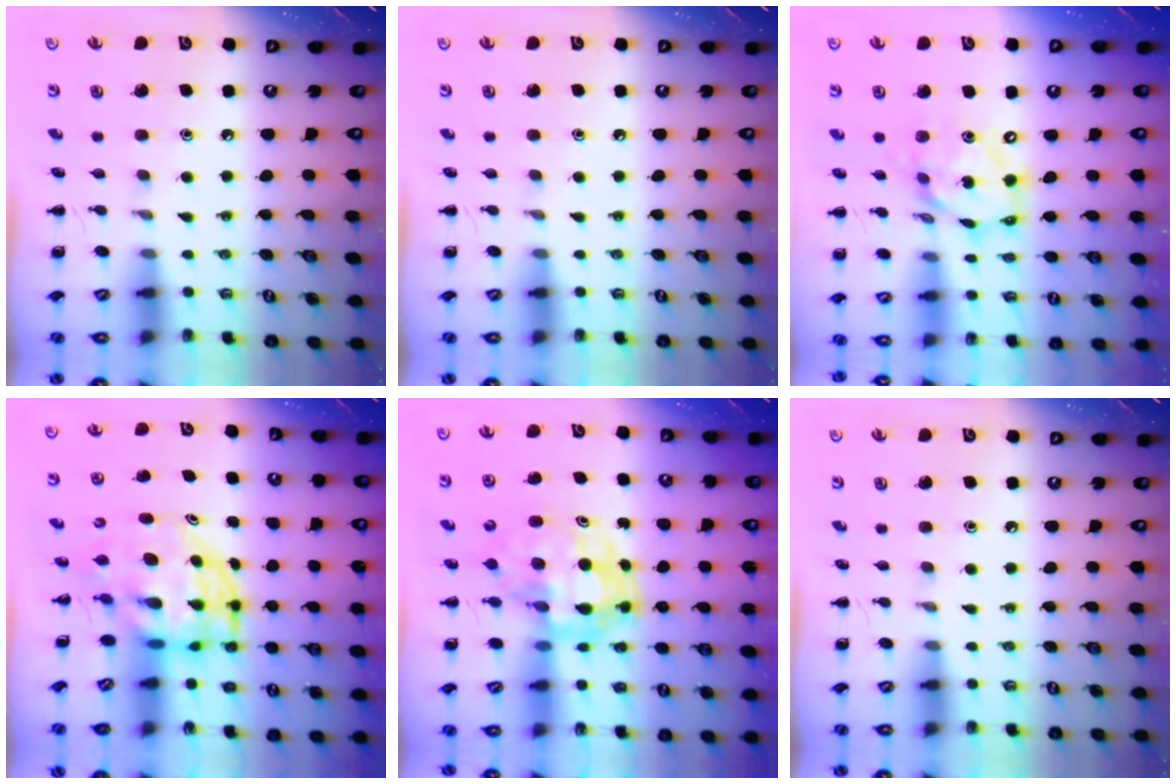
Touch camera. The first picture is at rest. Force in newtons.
{"total": 0.0}
{"total": 13.6, "press": 13.2, "slide": 3.4}
{"total": 5.3, "press": 5.1, "slide": 1.6}
{"total": 5.2, "press": 5.0, "slide": 1.3}
{"total": 0.0}